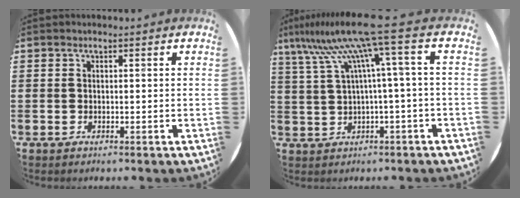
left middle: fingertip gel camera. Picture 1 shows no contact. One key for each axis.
{"total": 10.4, "fx": 5.6, "fy": -0.6, "fz": 8.7, "tx": -0.202, "ty": -0.035, "tz": 0.084}